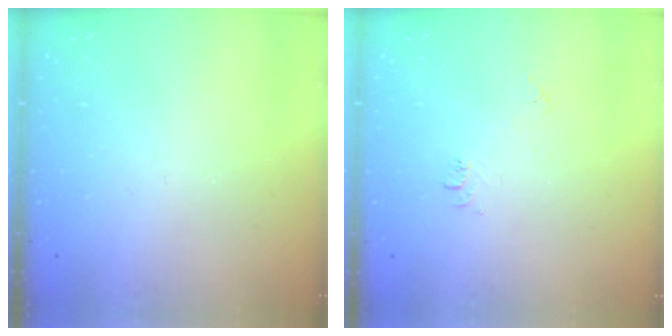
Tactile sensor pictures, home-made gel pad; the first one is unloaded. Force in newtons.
{"total": 6.6, "press": 6.6, "slide": 0.6}